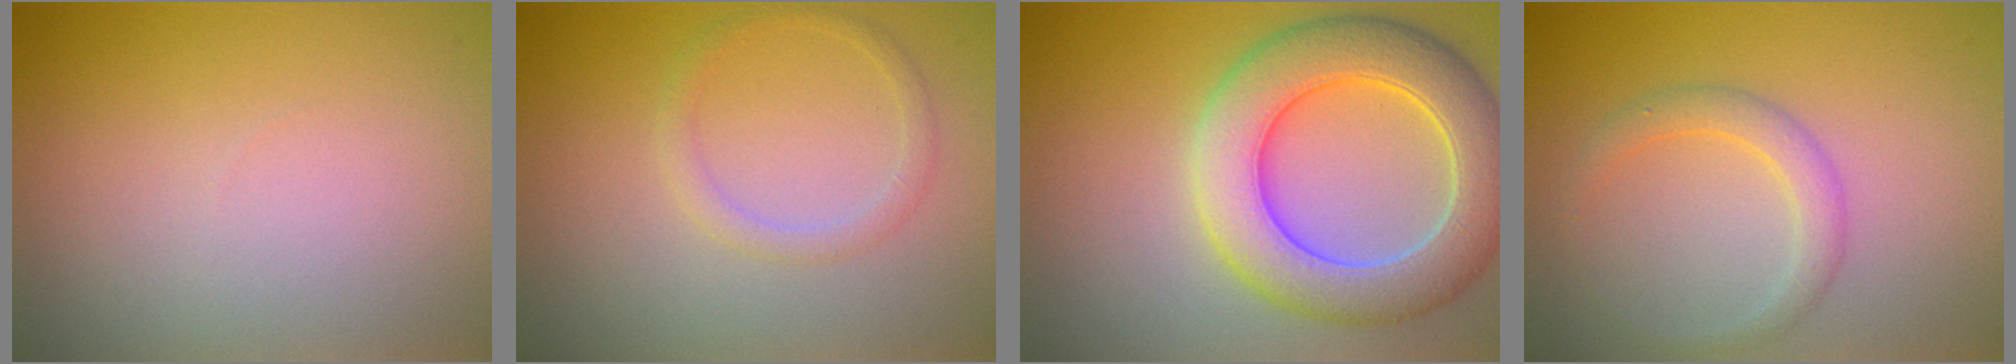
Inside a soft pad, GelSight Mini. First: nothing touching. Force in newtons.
{"total": 1.5, "press": 1.5, "slide": 0.1}
{"total": 8.3, "press": 8.3, "slide": 0.5}
{"total": 2.1, "press": 2.1, "slide": 0.1}